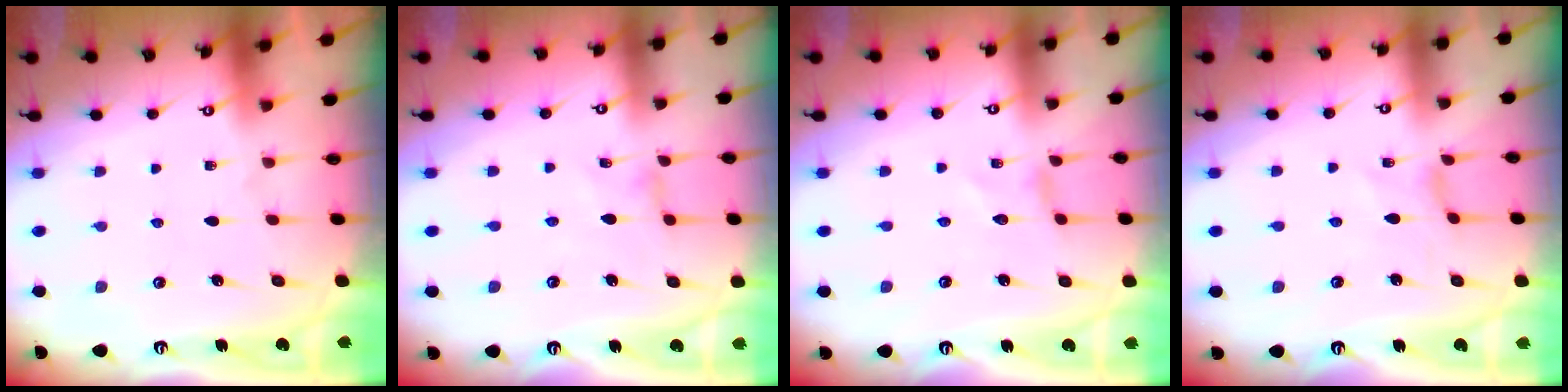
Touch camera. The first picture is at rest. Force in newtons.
{"total": 0.6, "press": 0.5, "slide": 0.2}
{"total": 0.0}
{"total": 0.0}